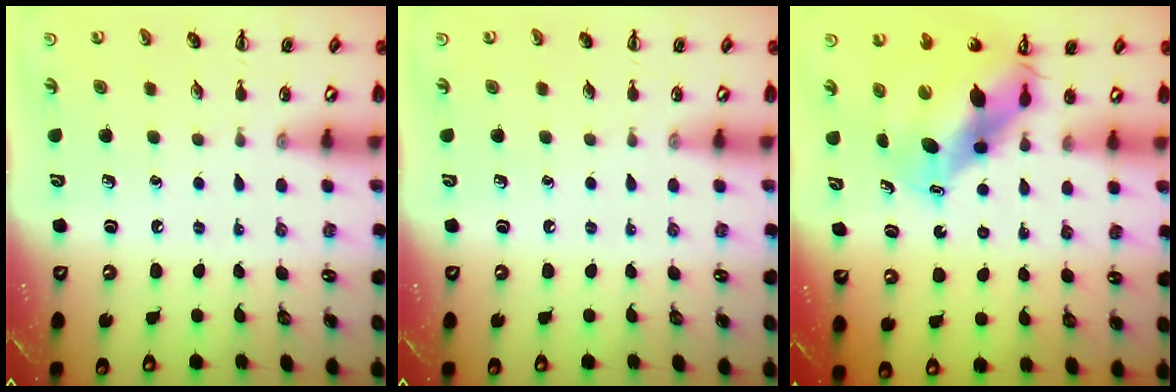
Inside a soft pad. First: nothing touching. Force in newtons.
{"total": 0.0}
{"total": 10.1, "press": 9.7, "slide": 2.8}